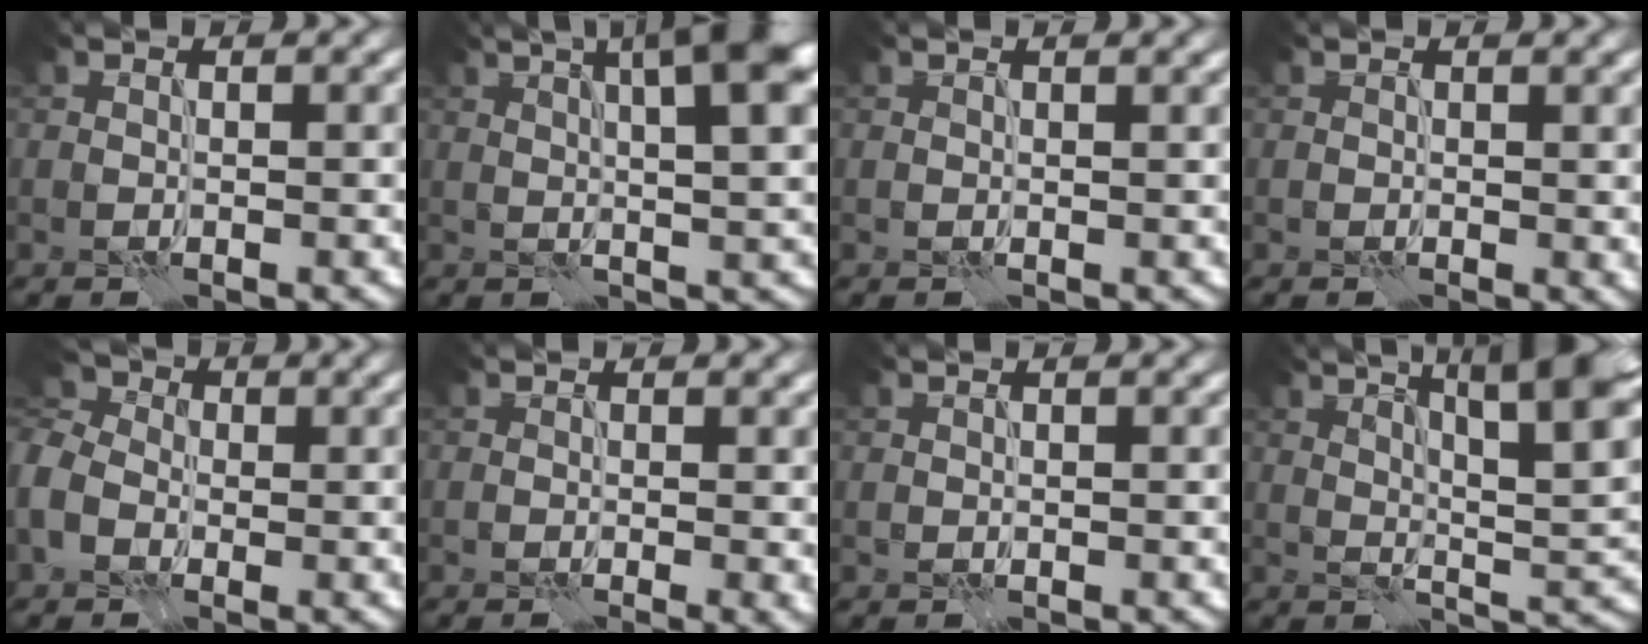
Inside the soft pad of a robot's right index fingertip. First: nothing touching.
{"total": 9.3, "force": [3.4, 2.5, 8.3], "torque": [-0.091, 0.025, 0.041]}
{"total": 1.0, "force": [0.7, 0.4, 0.6], "torque": [-0.004, 0.000, 0.003]}
{"total": 1.2, "force": [0.5, 0.4, 1.0], "torque": [-0.007, -0.003, 0.010]}
{"total": 5.6, "force": [-0.9, 4.6, 3.2], "torque": [-0.082, 0.007, -0.019]}
{"total": 2.8, "force": [0.1, 1.0, 2.6], "torque": [-0.014, 0.000, 0.003]}
{"total": 0.0}
{"total": 12.3, "force": [5.8, 3.8, 10.2], "torque": [-0.135, 0.023, 0.073]}